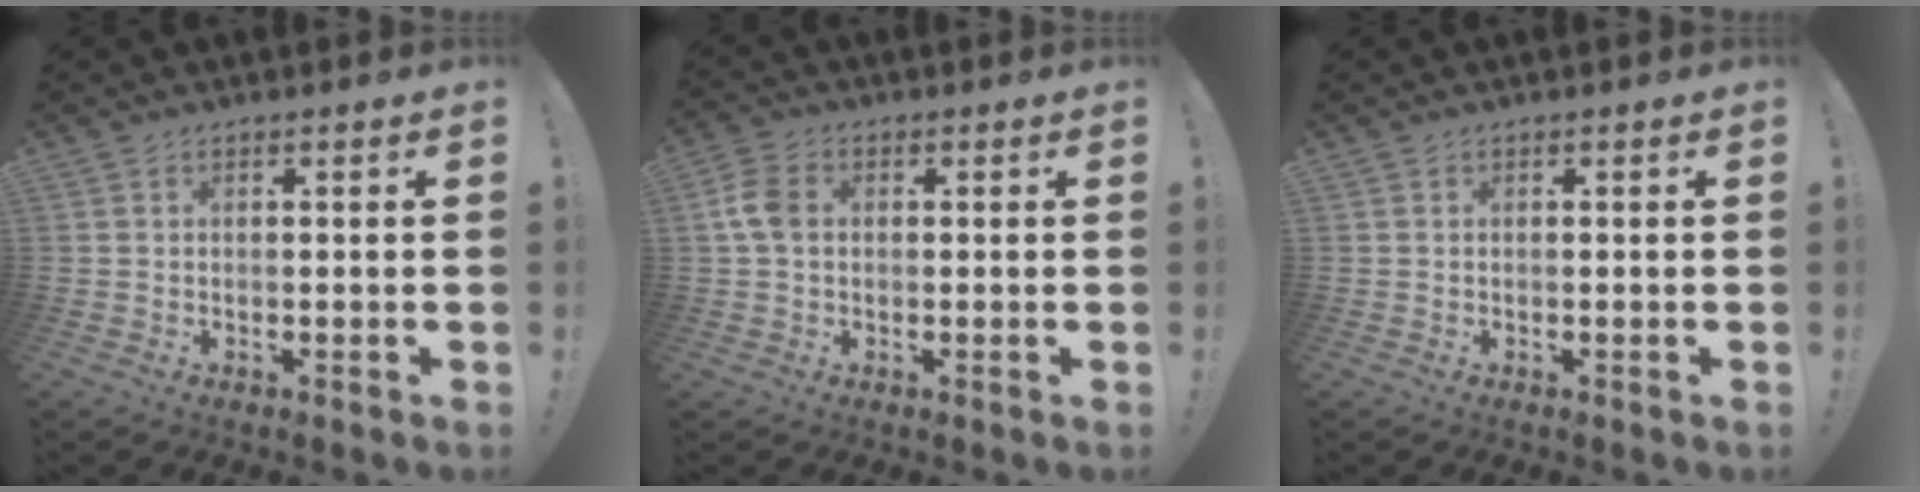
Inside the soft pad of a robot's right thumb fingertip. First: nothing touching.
{"total": 6.7, "force": [0.7, 4.8, 4.7], "torque": [-0.096, 0.011, 0.016]}
{"total": 0.0}